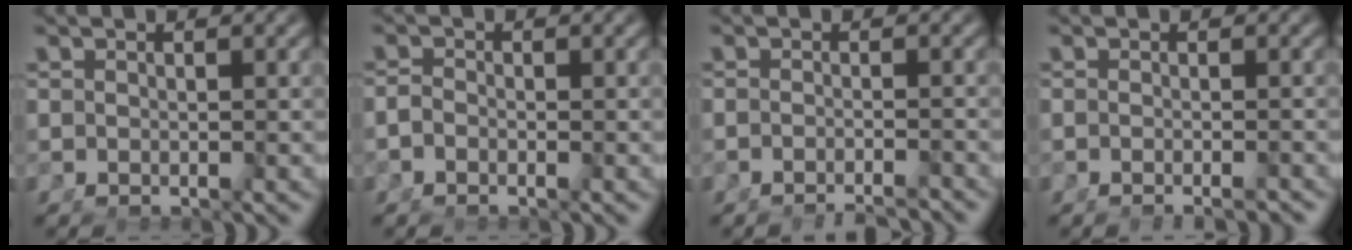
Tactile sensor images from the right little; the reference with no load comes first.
{"total": 1.1, "force": [-0.9, 0.4, 0.5], "torque": [-0.007, -0.005, -0.017]}
{"total": 3.6, "force": [-3.5, 0.3, 0.7], "torque": [-0.002, -0.005, -0.056]}
{"total": 2.3, "force": [-2.1, 0.3, 0.9], "torque": [-0.010, -0.002, -0.029]}